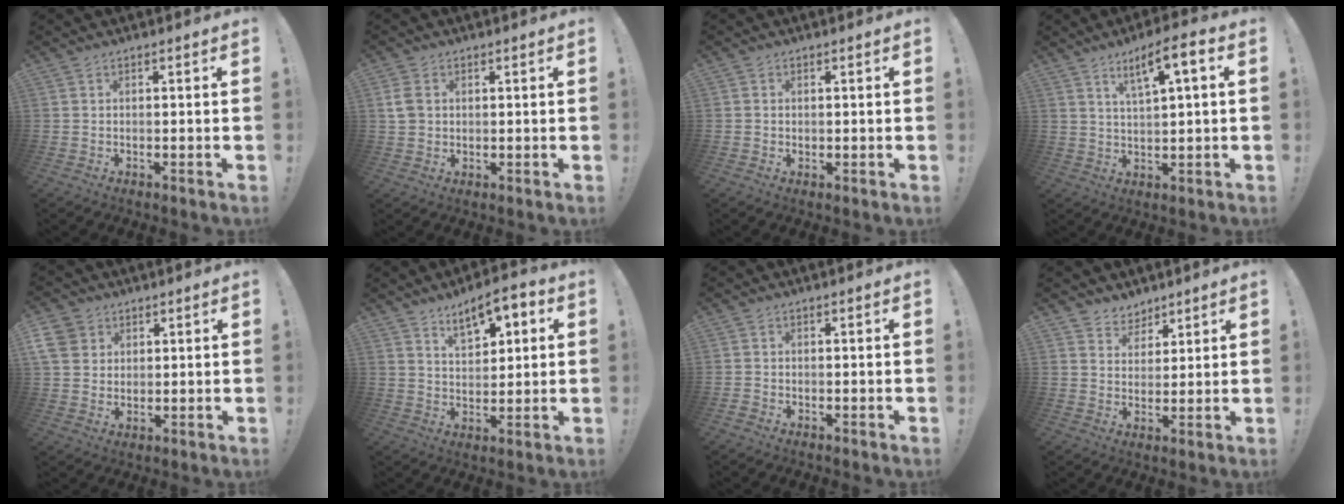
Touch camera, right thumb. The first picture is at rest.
{"total": 4.9, "force": [1.2, 3.7, 3.0], "torque": [-0.061, 0.000, 0.021]}
{"total": 1.0, "force": [0.3, 1.0, 0.0], "torque": [0.006, 0.002, 0.003]}
{"total": 8.4, "force": [3.4, 1.4, 7.5], "torque": [-0.123, -0.008, 0.053]}
{"total": 7.9, "force": [3.5, 6.5, 2.7], "torque": [-0.048, -0.019, 0.072]}
{"total": 9.4, "force": [5.5, 4.6, 6.0], "torque": [-0.084, -0.028, 0.097]}
{"total": 1.1, "force": [-0.7, 0.9, 0.4], "torque": [-0.009, 0.003, -0.011]}
{"total": 6.1, "force": [4.5, 4.1, -0.2], "torque": [0.007, -0.041, 0.088]}